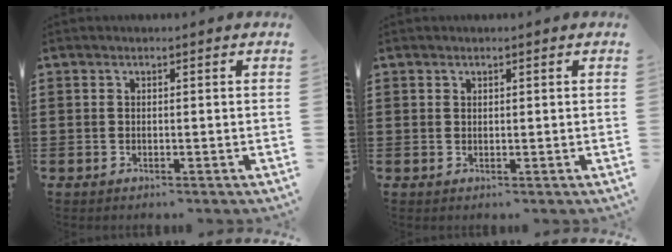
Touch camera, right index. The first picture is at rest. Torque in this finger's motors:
{"motor_torque": [0.36, 0.21, -0.01, -0.01]}